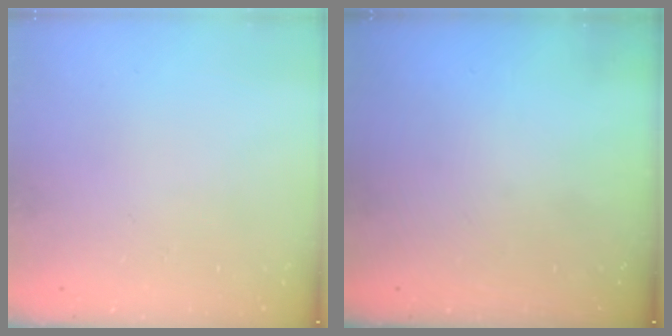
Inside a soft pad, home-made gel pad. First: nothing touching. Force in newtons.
{"total": 0.0}